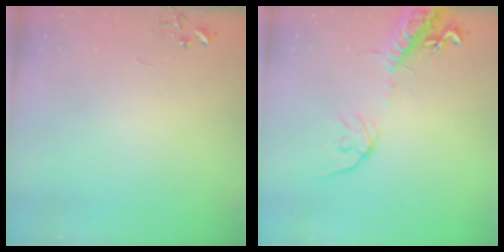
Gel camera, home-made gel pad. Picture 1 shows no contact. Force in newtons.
{"total": 16.4, "press": 16.1, "slide": 3.0}